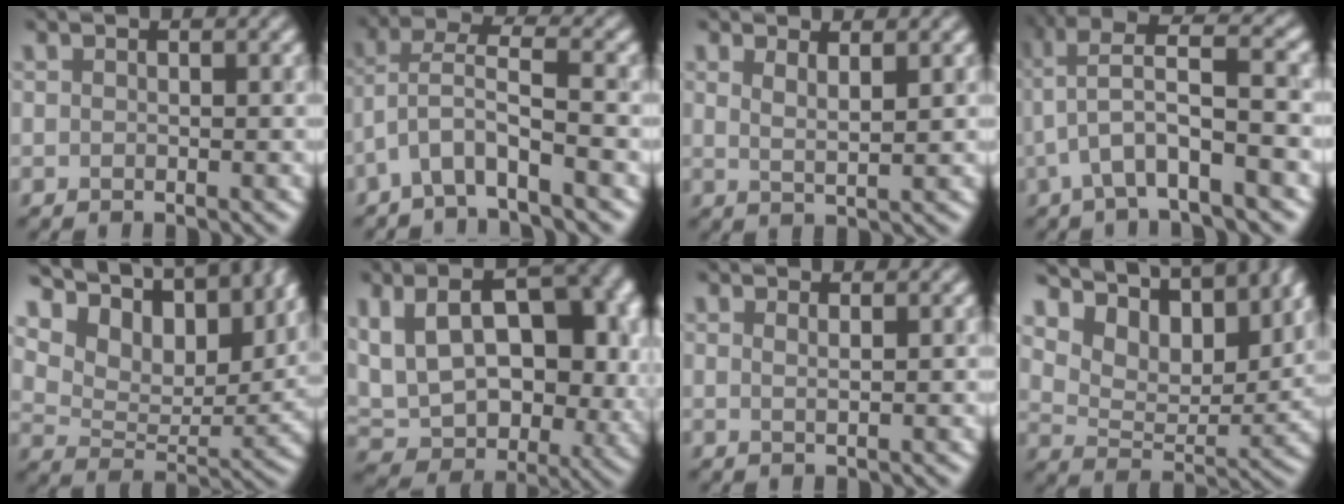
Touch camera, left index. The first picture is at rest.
{"total": 3.7, "force": [-3.2, -0.9, 1.6], "torque": [-0.065, -0.001, -0.026]}
{"total": 1.1, "force": [0.8, -0.7, 0.5], "torque": [-0.013, -0.008, 0.032]}
{"total": 6.0, "force": [-1.9, 0.2, 5.7], "torque": [-0.126, 0.008, -0.003]}
{"total": 10.6, "force": [9.1, 3.6, 4.1], "torque": [-0.146, 0.014, 0.168]}
{"total": 10.5, "force": [1.6, 6.4, 8.2], "torque": [-0.156, -0.015, 0.076]}
{"total": 0.6, "force": [0.5, -0.1, 0.2], "torque": [0.000, 0.002, 0.010]}
{"total": 9.3, "force": [8.0, 2.8, 3.8], "torque": [-0.114, -0.012, 0.163]}